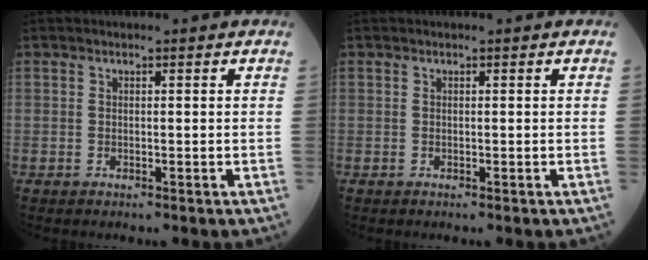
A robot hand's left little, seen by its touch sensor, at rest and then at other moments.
{"total": 0.0}